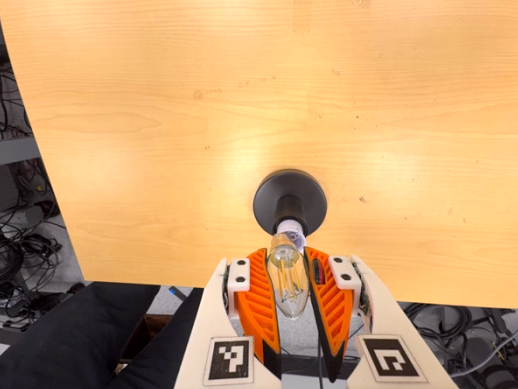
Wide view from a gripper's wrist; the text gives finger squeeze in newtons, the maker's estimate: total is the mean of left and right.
{"total": 20.6, "left": 22.3, "right": 18.8}